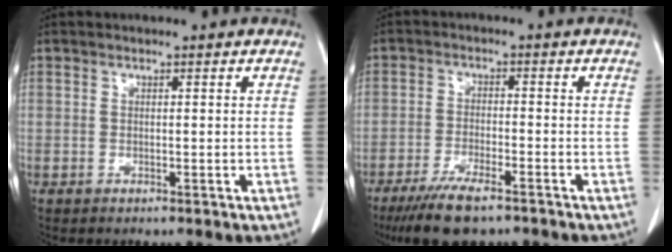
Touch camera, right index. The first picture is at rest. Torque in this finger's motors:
{"motor_torque": [0.83, -0.80, 0.41, 0.11]}